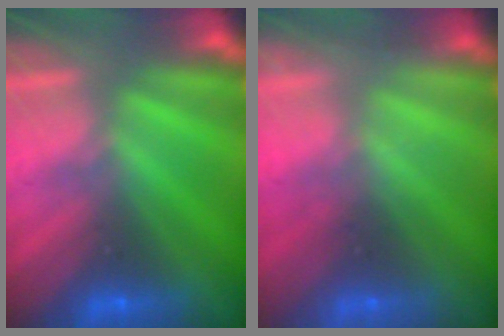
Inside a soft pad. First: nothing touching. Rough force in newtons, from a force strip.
{"total": 2.3}